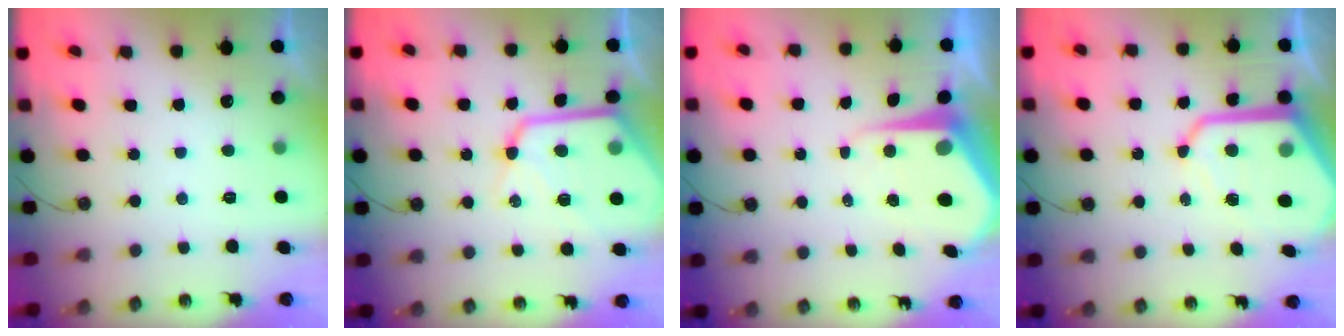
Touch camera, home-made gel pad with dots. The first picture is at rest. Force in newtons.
{"total": 18.0, "press": 17.9, "slide": 1.5}
{"total": 9.2, "press": 9.2, "slide": 1.0}
{"total": 13.5, "press": 13.4, "slide": 1.0}